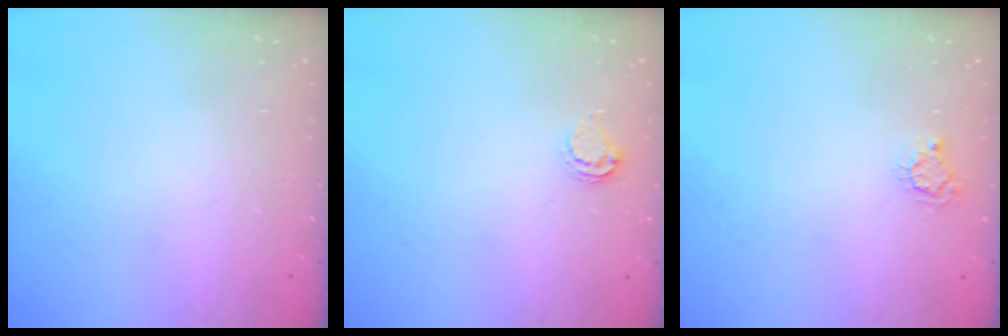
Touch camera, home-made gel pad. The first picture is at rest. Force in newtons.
{"total": 4.8, "press": 4.7, "slide": 0.4}
{"total": 4.8, "press": 4.7, "slide": 0.5}